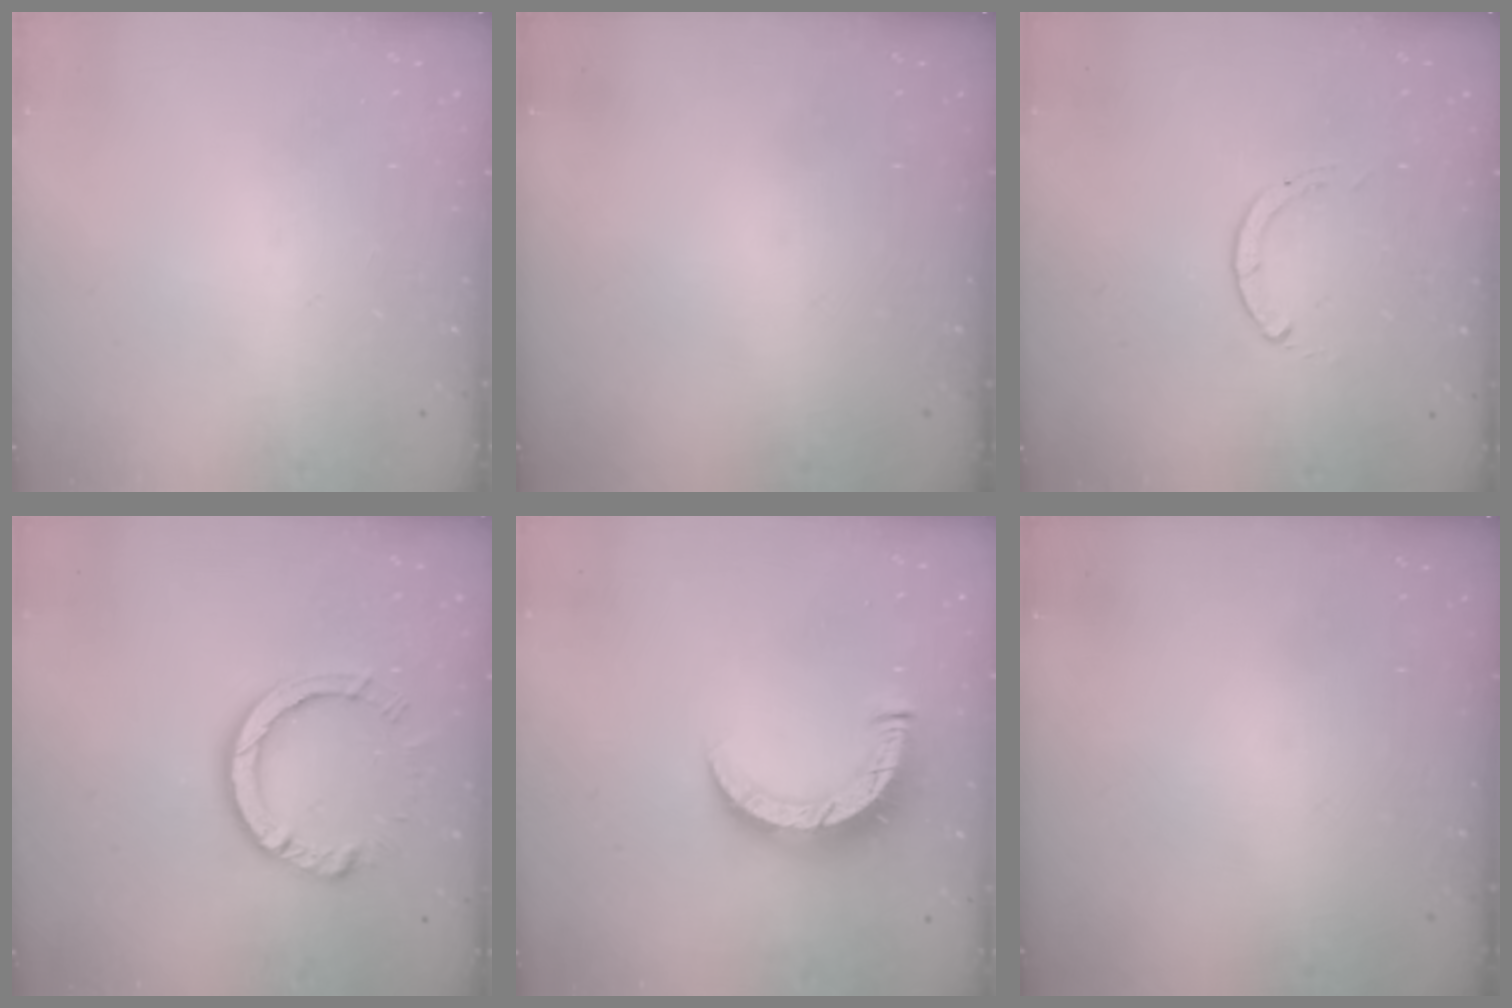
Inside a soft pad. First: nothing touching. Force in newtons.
{"total": 0.0}
{"total": 0.0}
{"total": 9.1, "press": 9.1, "slide": 0.7}
{"total": 9.2, "press": 9.1, "slide": 0.6}
{"total": 0.0}